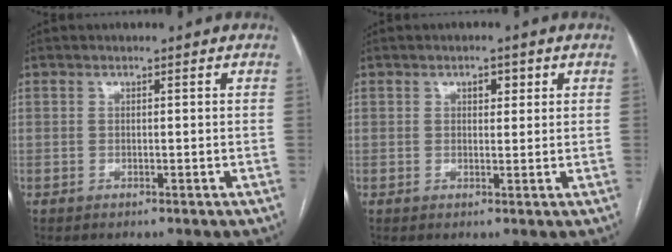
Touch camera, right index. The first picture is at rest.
{"total": 2.0, "force": [0.9, 1.2, 1.4], "torque": [-0.019, 0.004, 0.013]}